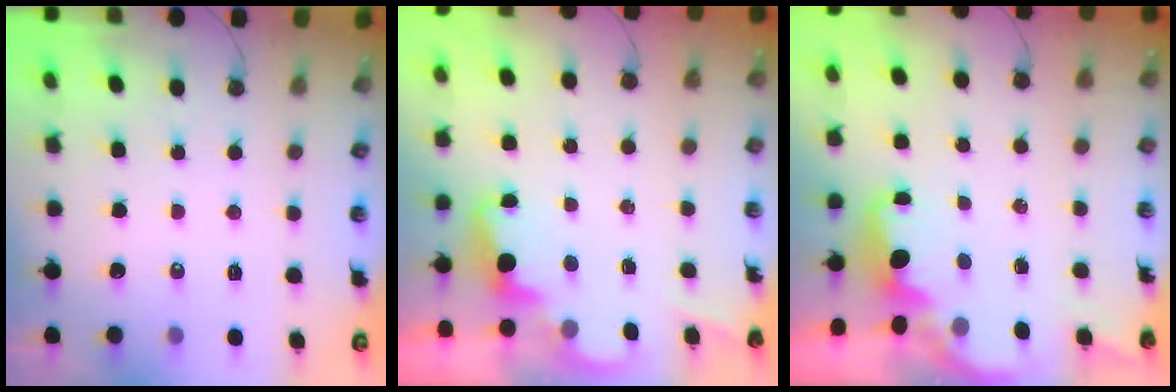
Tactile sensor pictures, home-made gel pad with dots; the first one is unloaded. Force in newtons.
{"total": 2.5, "press": 2.4, "slide": 0.5}
{"total": 1.5, "press": 1.3, "slide": 0.7}